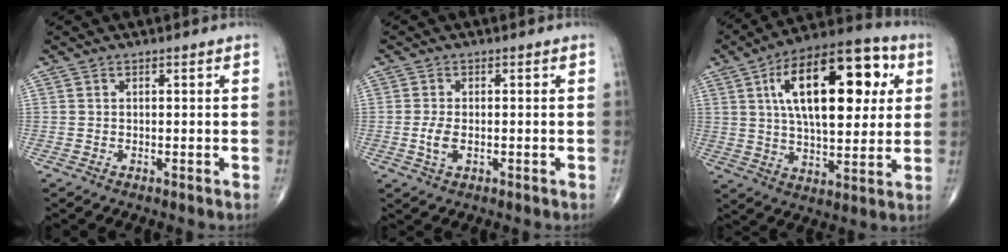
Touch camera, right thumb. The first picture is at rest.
{"total": 3.2, "force": [-0.6, 1.6, 2.7], "torque": [-0.058, -0.003, -0.012]}
{"total": 24.0, "force": [6.4, 11.2, 20.2], "torque": [-0.294, 0.004, 0.092]}